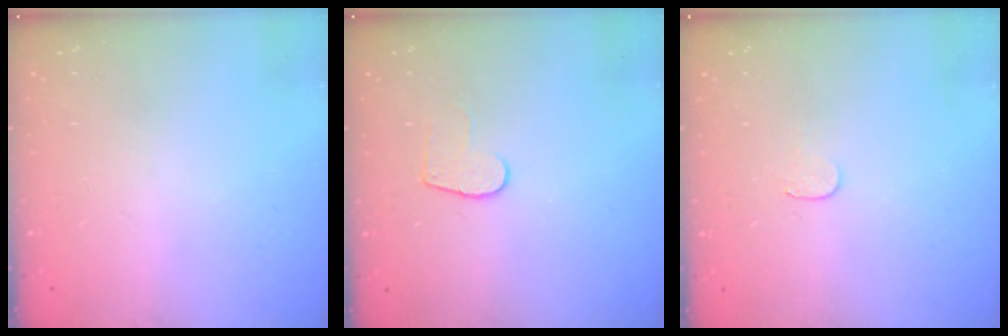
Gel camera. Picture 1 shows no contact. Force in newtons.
{"total": 6.4, "press": 6.4, "slide": 0.6}
{"total": 3.8, "press": 3.8, "slide": 0.4}